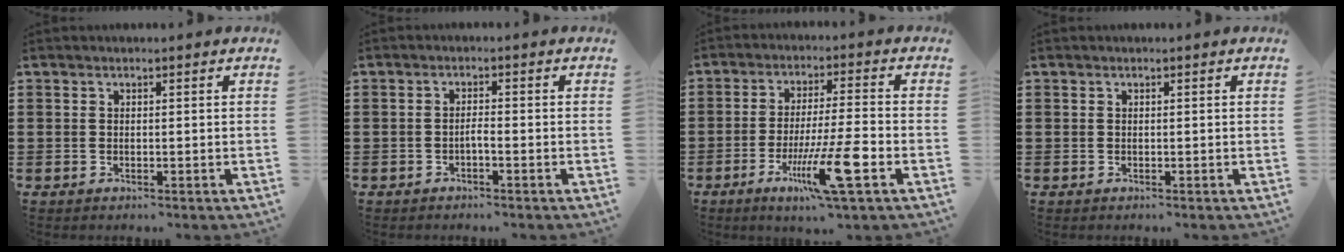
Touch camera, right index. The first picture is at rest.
{"total": 1.3, "force": [-0.8, 0.1, 1.1], "torque": [-0.023, -0.002, -0.014]}
{"total": 11.2, "force": [-4.5, 0.9, 10.2], "torque": [-0.195, -0.013, -0.086]}
{"total": 0.0}